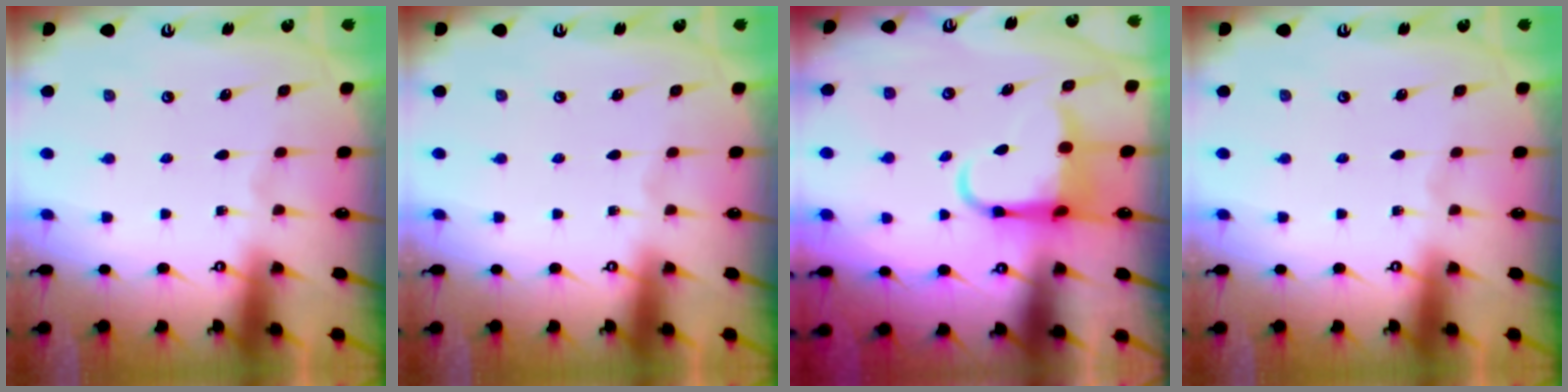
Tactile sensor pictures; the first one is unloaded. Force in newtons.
{"total": 0.0}
{"total": 6.8, "press": 6.6, "slide": 1.7}
{"total": 0.0}